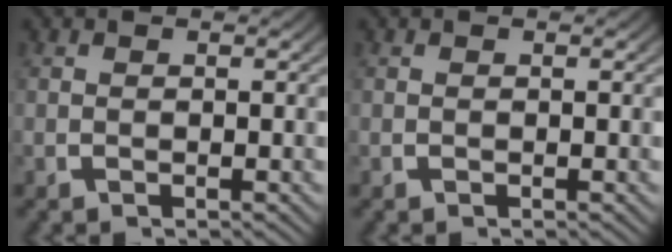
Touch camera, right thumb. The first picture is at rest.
{"total": 0.0}